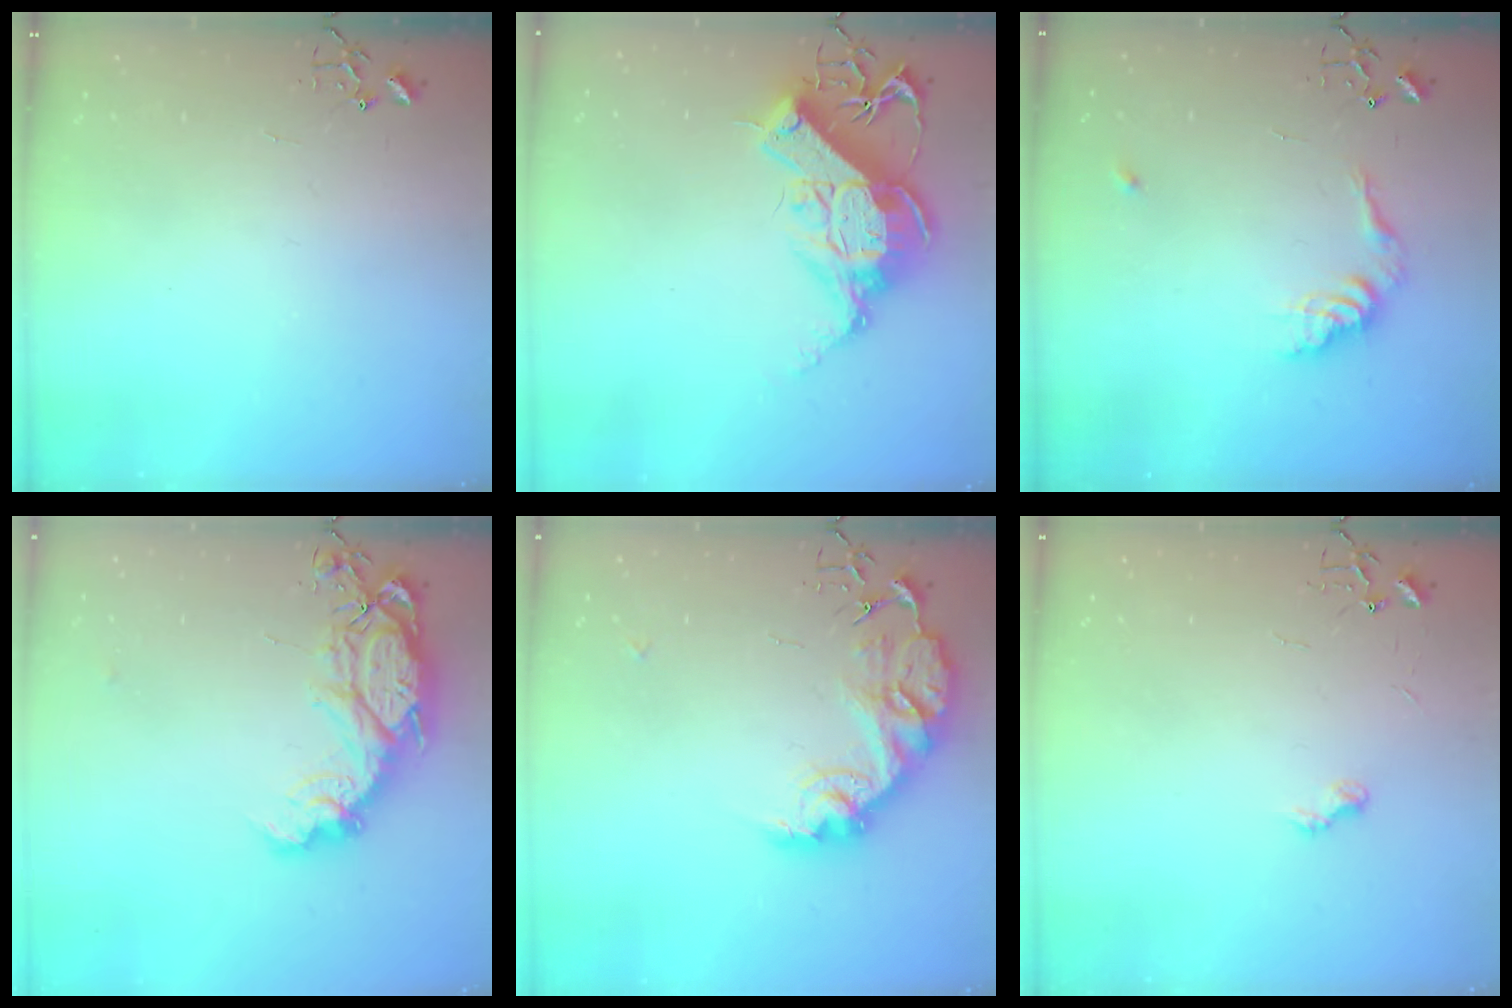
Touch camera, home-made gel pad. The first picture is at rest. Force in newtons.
{"total": 17.6, "press": 17.4, "slide": 2.4}
{"total": 10.8, "press": 10.7, "slide": 0.4}
{"total": 15.7, "press": 15.6, "slide": 0.9}
{"total": 15.4, "press": 15.4, "slide": 1.1}
{"total": 5.4, "press": 5.4, "slide": 0.6}